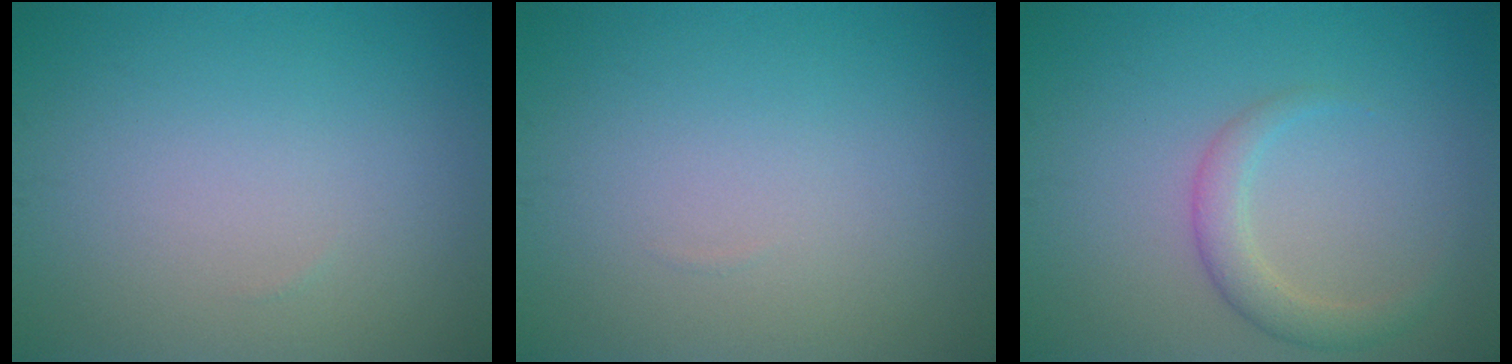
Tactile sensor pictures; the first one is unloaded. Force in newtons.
{"total": 0.0}
{"total": 2.4, "press": 2.4, "slide": 0.1}